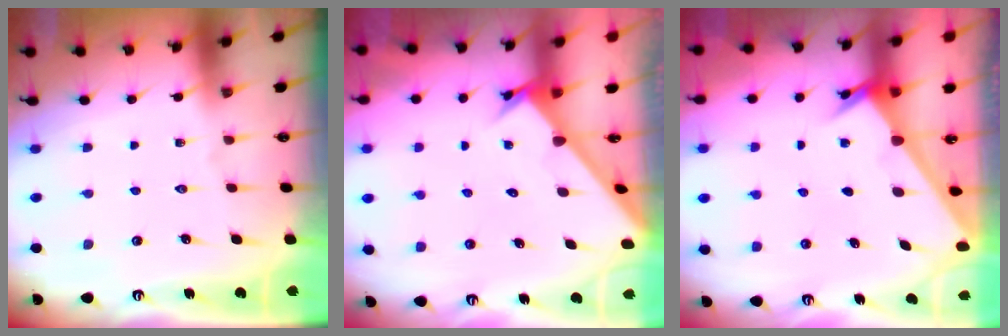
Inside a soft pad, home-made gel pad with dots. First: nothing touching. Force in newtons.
{"total": 2.7, "press": 2.7, "slide": 0.3}
{"total": 2.2, "press": 2.2, "slide": 0.2}